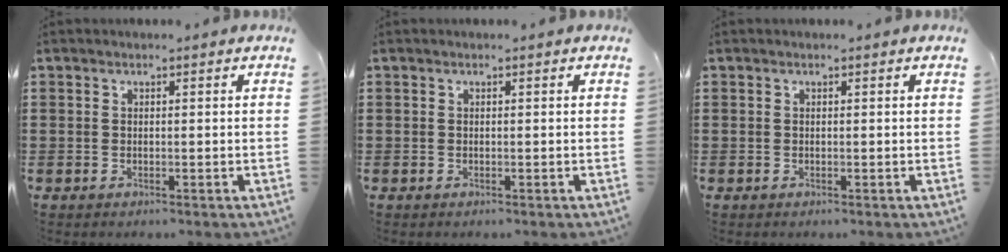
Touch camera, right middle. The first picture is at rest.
{"total": 0.0}
{"total": 0.0}